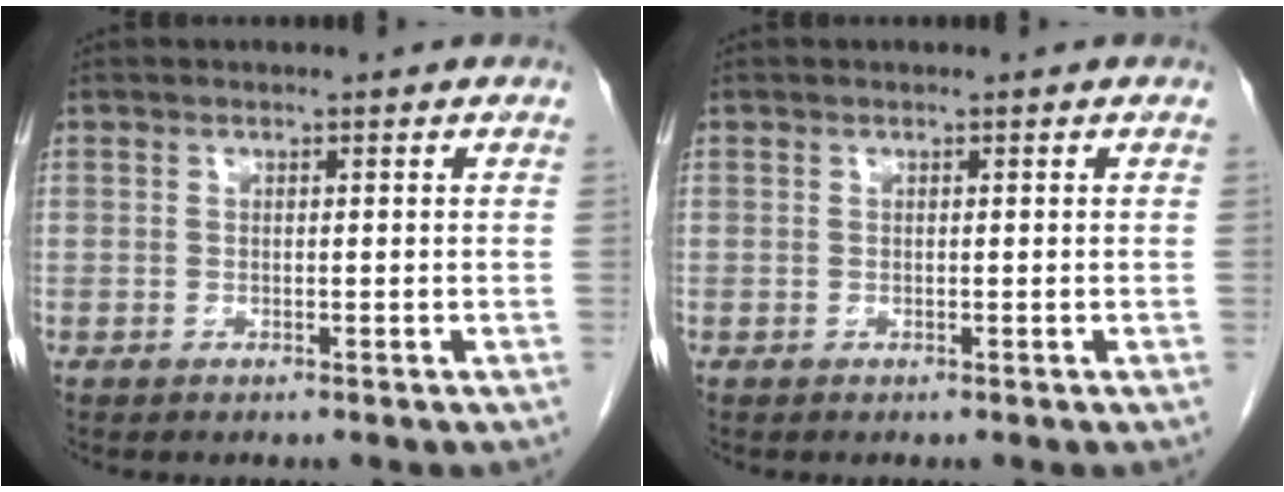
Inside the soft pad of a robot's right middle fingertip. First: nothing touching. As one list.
[{"total": 0.0}]